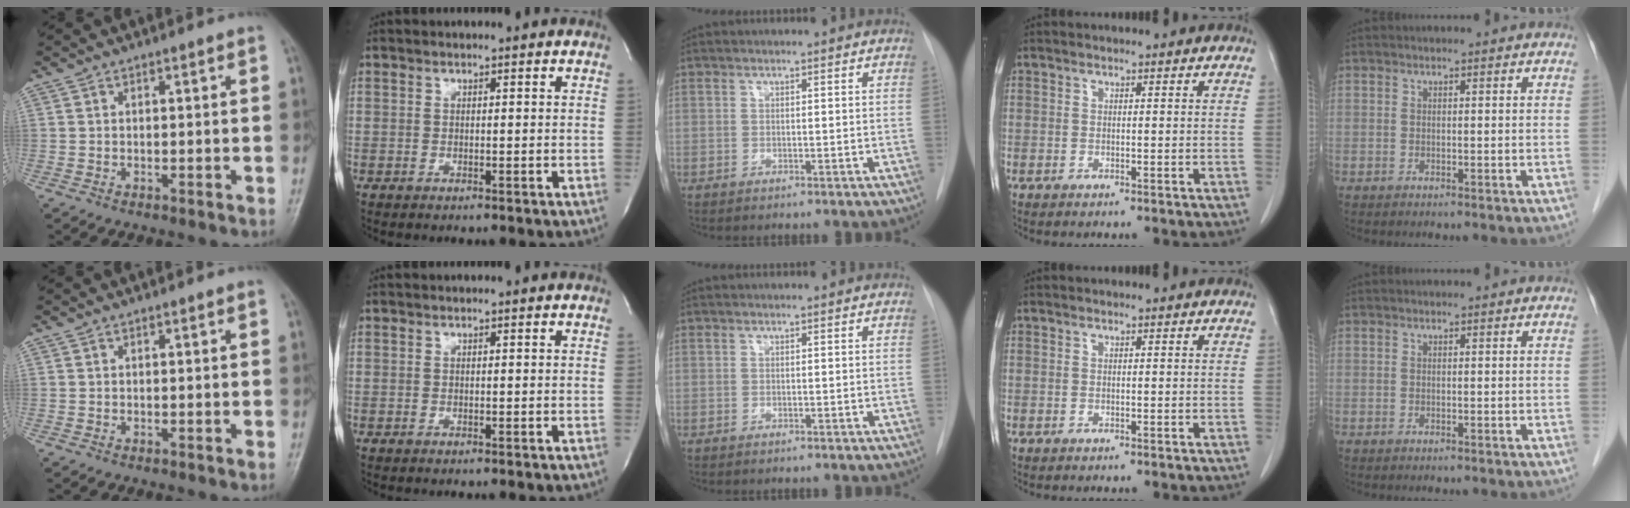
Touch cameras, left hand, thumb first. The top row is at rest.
{}